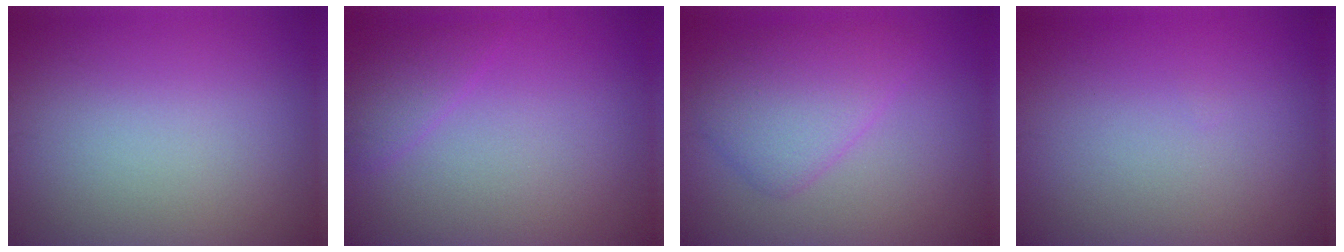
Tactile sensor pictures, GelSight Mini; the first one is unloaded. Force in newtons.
{"total": 1.5, "press": 1.5, "slide": 0.1}
{"total": 4.2, "press": 4.2, "slide": 0.0}
{"total": 0.0}